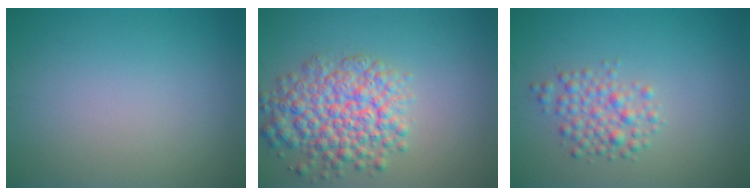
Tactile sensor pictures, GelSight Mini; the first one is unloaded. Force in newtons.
{"total": 6.5, "press": 6.5, "slide": 0.2}
{"total": 2.7, "press": 2.7, "slide": 0.1}